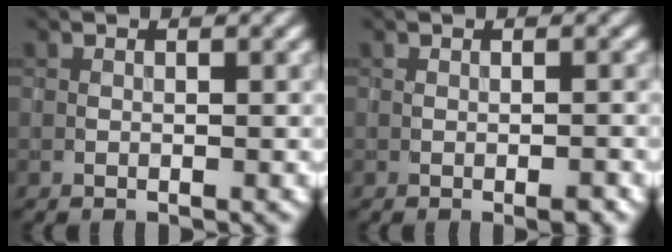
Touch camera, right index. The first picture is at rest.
{"total": 1.2, "force": [-0.5, 0.2, 1.1], "torque": [-0.016, -0.002, -0.009]}